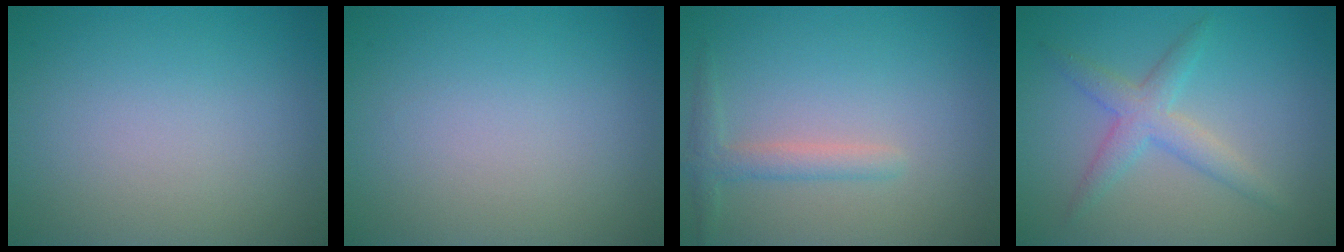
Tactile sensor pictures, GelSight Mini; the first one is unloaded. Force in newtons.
{"total": 0.0}
{"total": 1.9, "press": 1.9, "slide": 0.1}
{"total": 3.0, "press": 3.0, "slide": 0.1}